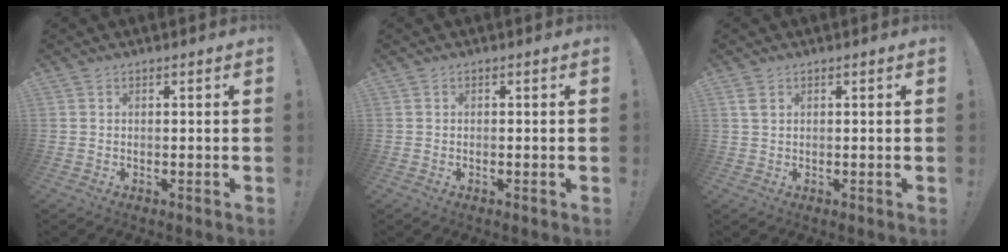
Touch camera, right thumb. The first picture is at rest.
{"total": 0.0}
{"total": 2.1, "force": [1.2, 1.2, 1.3], "torque": [-0.020, 0.001, 0.020]}